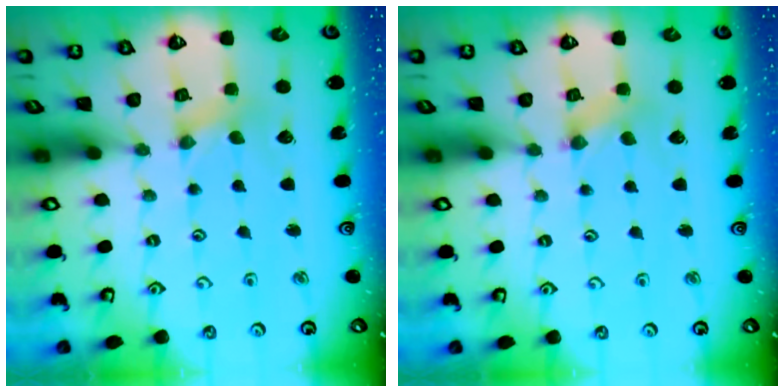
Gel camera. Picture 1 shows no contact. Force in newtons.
{"total": 1.3, "press": 1.3, "slide": 0.2}